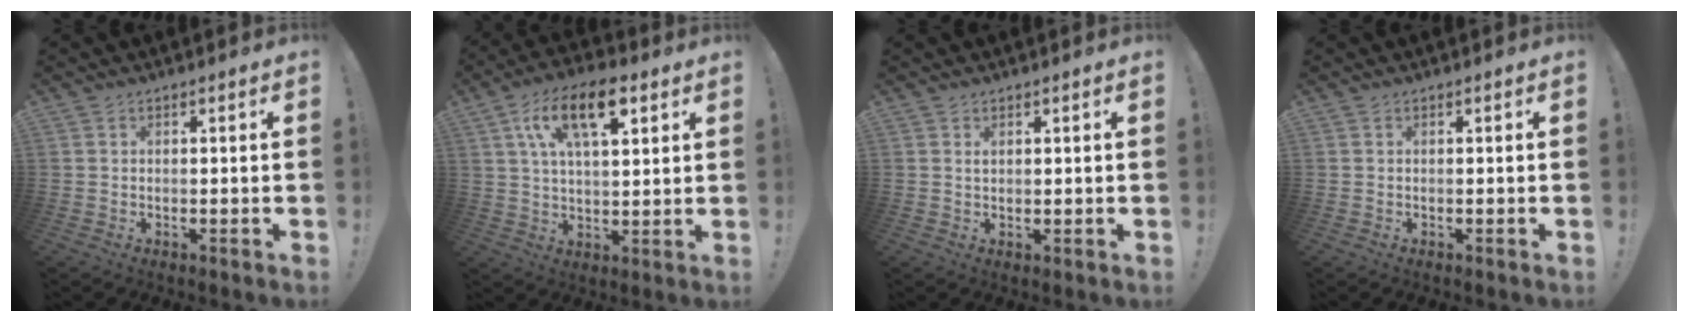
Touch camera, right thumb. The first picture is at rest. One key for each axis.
{"total": 14.9, "fx": 6.2, "fy": 6.9, "fz": 11.6, "tx": -0.197, "ty": 0.000, "tz": 0.110}
{"total": 1.0, "fx": 0.7, "fy": 0.5, "fz": 0.5, "tx": -0.012, "ty": 0.001, "tz": 0.013}
{"total": 0.0}